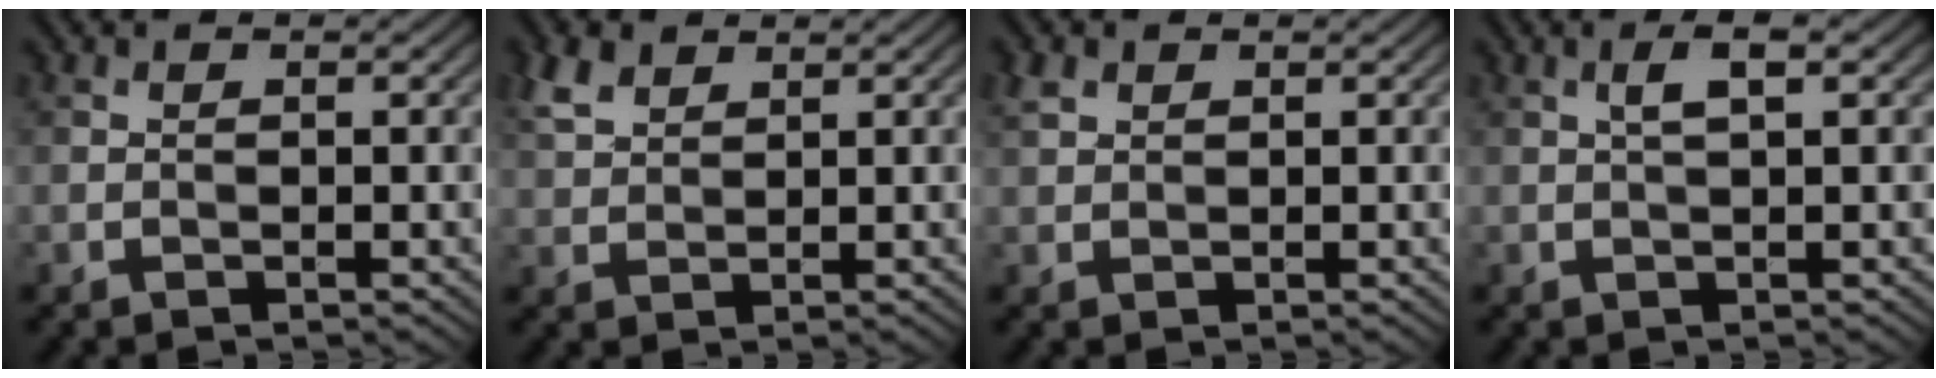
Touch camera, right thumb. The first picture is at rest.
{"total": 3.5, "force": [2.3, 2.0, 1.9], "torque": [-0.047, 0.008, 0.048]}
{"total": 1.7, "force": [1.0, 1.1, 0.8], "torque": [-0.021, 0.006, 0.021]}
{"total": 2.5, "force": [0.8, 0.5, 2.3], "torque": [-0.042, 0.009, 0.012]}